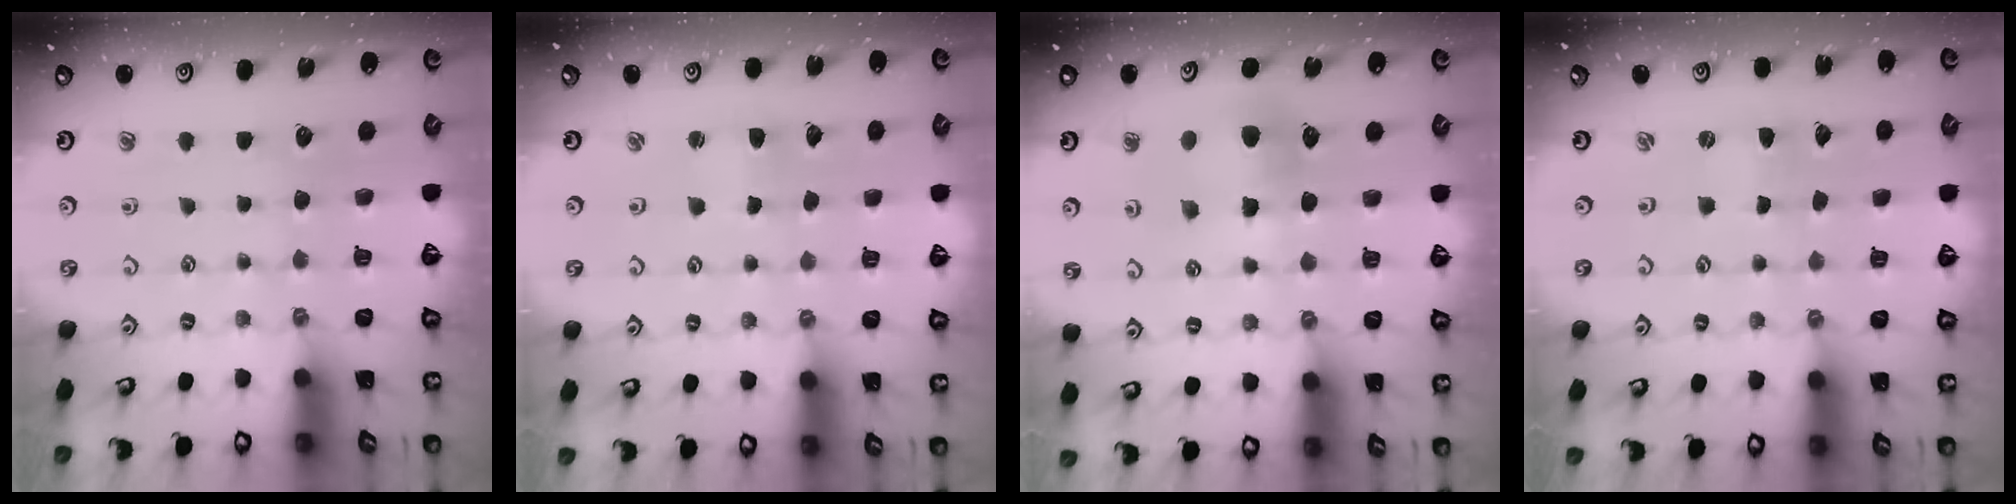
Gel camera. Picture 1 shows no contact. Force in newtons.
{"total": 2.9, "press": 2.9, "slide": 0.3}
{"total": 6.2, "press": 6.1, "slide": 0.5}
{"total": 0.0}